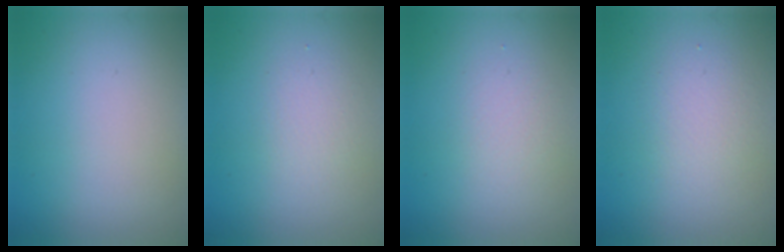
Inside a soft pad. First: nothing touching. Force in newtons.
{"total": 1.6, "press": 1.6, "slide": 0.1}
{"total": 1.6, "press": 1.6, "slide": 0.1}
{"total": 2.0, "press": 2.0, "slide": 0.1}